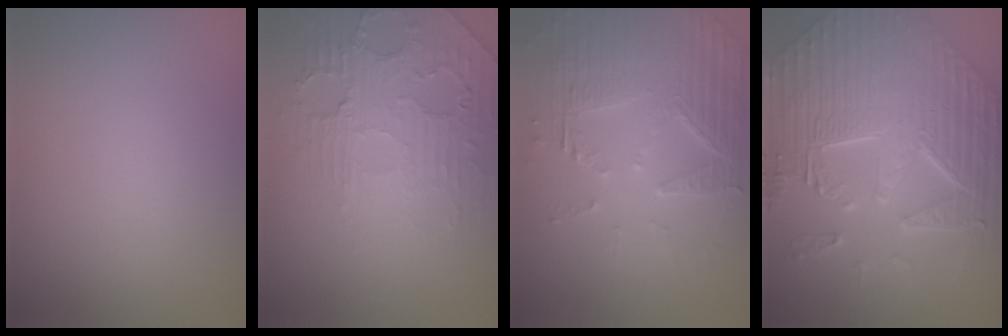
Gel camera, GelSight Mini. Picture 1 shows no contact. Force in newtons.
{"total": 2.9, "press": 2.4, "slide": 1.6}
{"total": 5.0, "press": 4.4, "slide": 2.4}
{"total": 10.4, "press": 7.4, "slide": 7.3}